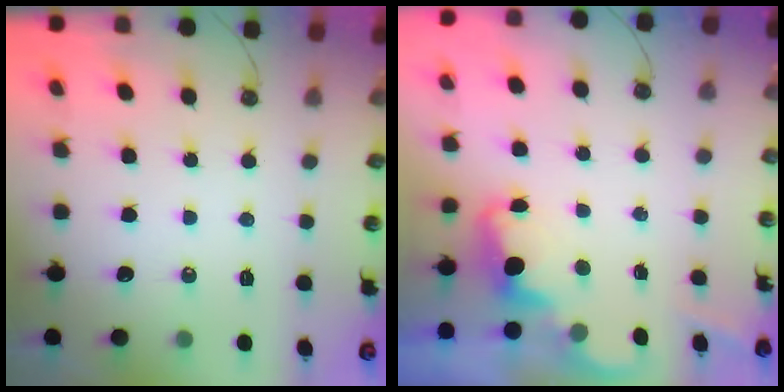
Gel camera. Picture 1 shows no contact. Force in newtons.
{"total": 2.4, "press": 2.4, "slide": 0.5}